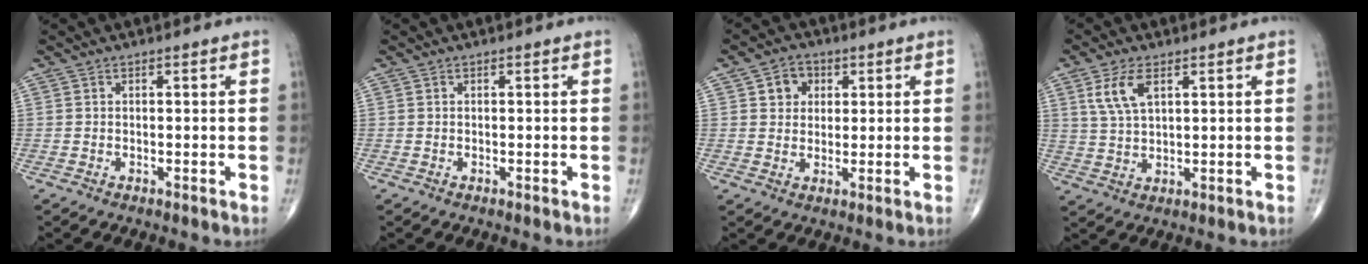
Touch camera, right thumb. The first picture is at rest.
{"total": 0.0}
{"total": 5.1, "force": [1.8, 4.3, 2.1], "torque": [-0.007, -0.003, 0.026]}
{"total": 6.6, "force": [2.9, 3.1, 5.0], "torque": [-0.102, -0.007, 0.065]}